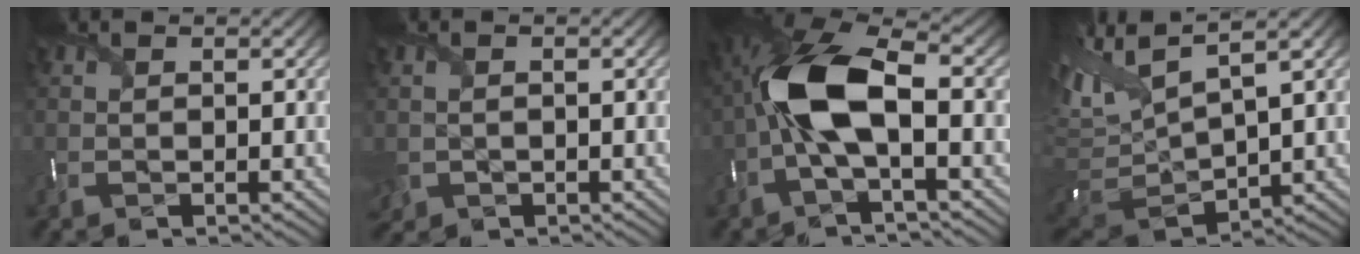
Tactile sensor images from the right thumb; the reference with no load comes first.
{"total": 1.6, "force": [-0.5, 1.4, 0.6], "torque": [-0.018, -0.008, -0.006]}
{"total": 11.0, "force": [-0.9, 4.6, 9.9], "torque": [-0.208, 0.020, -0.027]}
{"total": 10.2, "force": [5.0, 3.3, 8.2], "torque": [-0.211, 0.007, 0.095]}